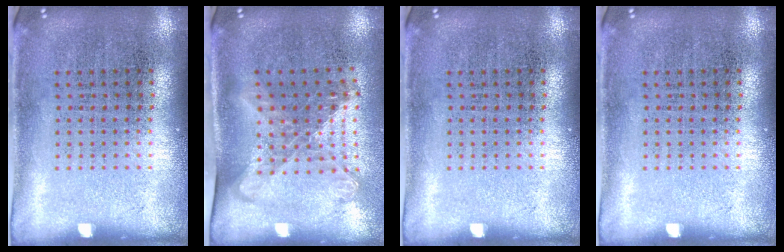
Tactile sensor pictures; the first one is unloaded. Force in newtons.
{"total": 1.7, "press": 1.4, "slide": 1.1}
{"total": 0.0}
{"total": 0.0}